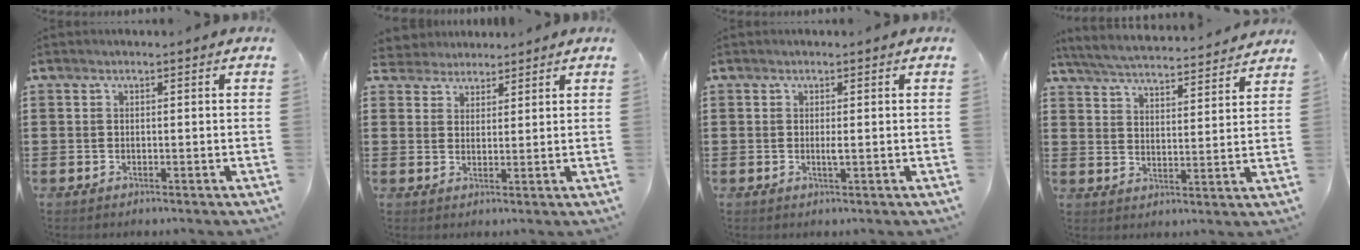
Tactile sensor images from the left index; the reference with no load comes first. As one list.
[{"total": 2.9, "force": [2.5, 1.3, -0.6], "torque": [-0.002, 0.001, 0.047]}, {"total": 1.1, "force": [0.0, 0.0, 1.0], "torque": [-0.020, -0.004, -0.001]}, {"total": 4.8, "force": [4.7, -0.1, 0.8], "torque": [-0.039, -0.036, 0.078]}]